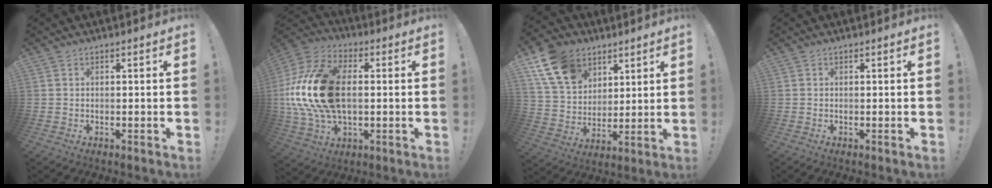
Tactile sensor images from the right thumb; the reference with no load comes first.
{"total": 23.5, "force": [1.2, 14.8, 18.2], "torque": [-0.346, 0.017, 0.031]}
{"total": 15.9, "force": [8.7, 11.2, 7.1], "torque": [-0.135, -0.037, 0.173]}
{"total": 0.0}